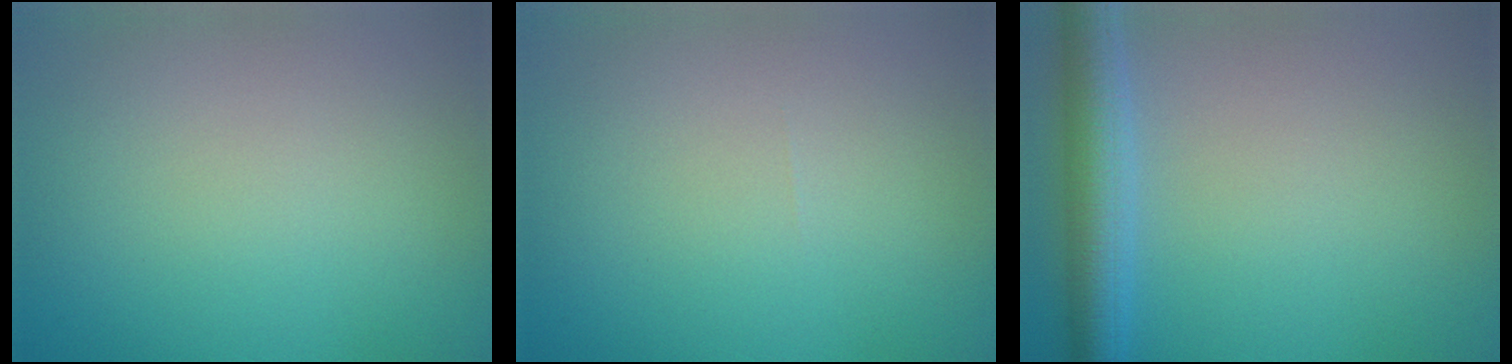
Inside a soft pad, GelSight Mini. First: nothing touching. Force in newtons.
{"total": 0.0}
{"total": 4.4, "press": 4.4, "slide": 0.1}